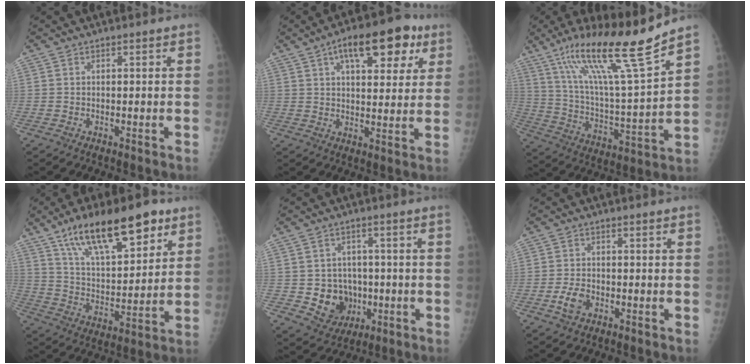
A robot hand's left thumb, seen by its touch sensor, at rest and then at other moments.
{"total": 15.1, "force": [7.3, 6.8, 11.4], "torque": [-0.125, -0.002, 0.102]}
{"total": 21.1, "force": [14.4, 0.9, 15.3], "torque": [-0.244, -0.066, 0.257]}
{"total": 21.0, "force": [12.4, 8.0, 14.9], "torque": [-0.215, -0.037, 0.217]}
{"total": 8.9, "force": [-1.5, 7.9, 3.7], "torque": [-0.020, 0.008, -0.010]}
{"total": 3.7, "force": [-1.5, 2.4, 2.4], "torque": [-0.046, 0.008, -0.028]}